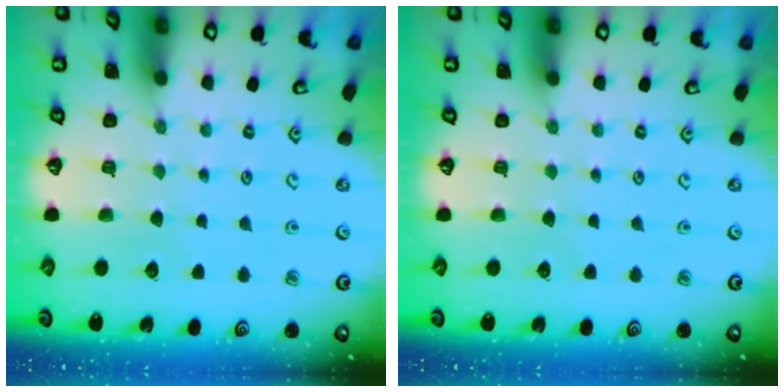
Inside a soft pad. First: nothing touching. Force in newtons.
{"total": 0.0}